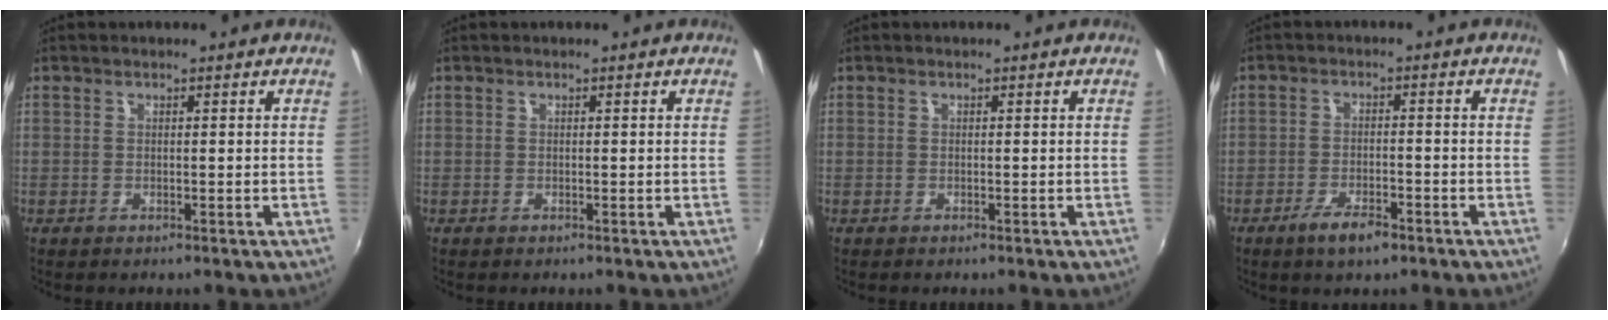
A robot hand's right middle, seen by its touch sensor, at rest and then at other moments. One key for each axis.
{"total": 0.0}
{"total": 0.0}
{"total": 5.3, "fx": -3.6, "fy": 1.8, "fz": 3.5, "tx": -0.084, "ty": -0.009, "tz": -0.063}